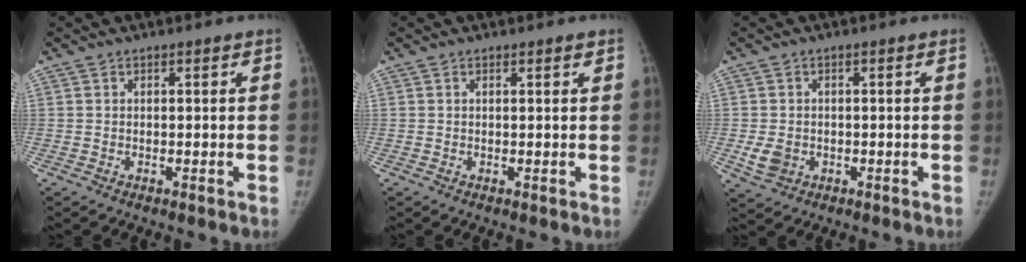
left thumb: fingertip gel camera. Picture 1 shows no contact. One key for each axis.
{"total": 0.8, "fx": 0.5, "fy": 0.1, "fz": 0.5, "tx": -0.006, "ty": -0.002, "tz": 0.008}
{"total": 3.8, "fx": -0.7, "fy": 3.1, "fz": 2.1, "tx": -0.033, "ty": -0.002, "tz": -0.005}